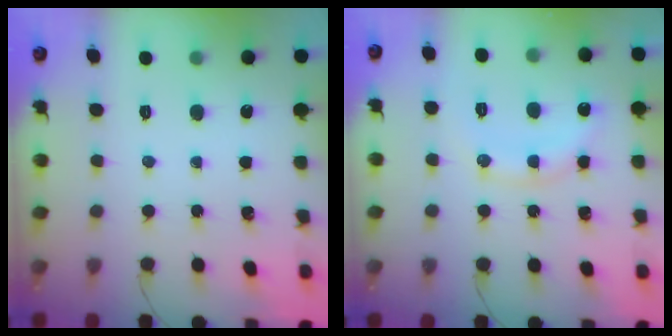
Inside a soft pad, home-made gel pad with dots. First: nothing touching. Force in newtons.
{"total": 11.4, "press": 11.4, "slide": 0.4}